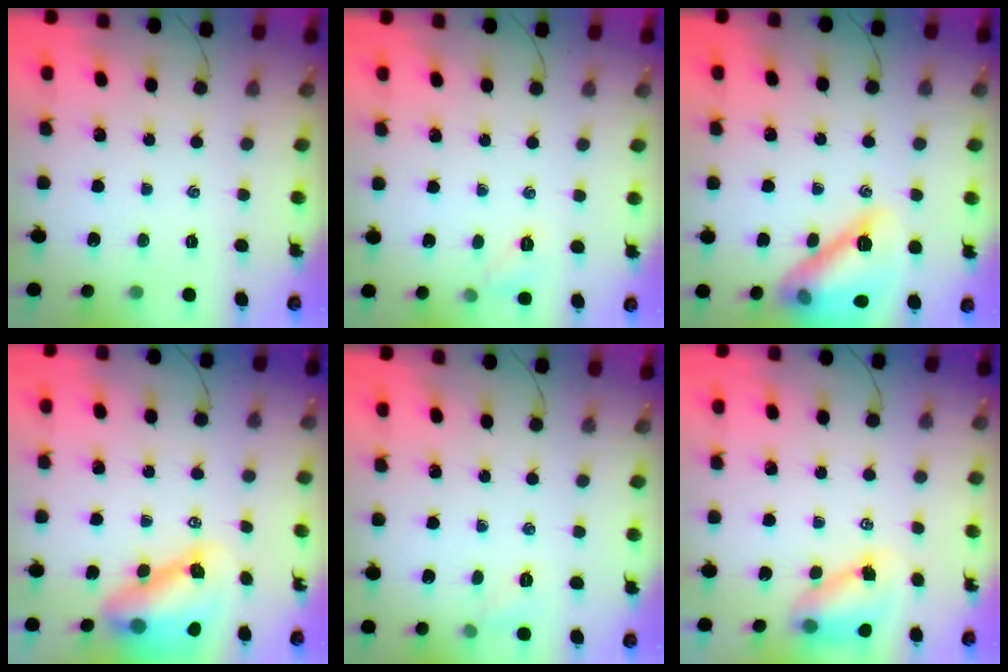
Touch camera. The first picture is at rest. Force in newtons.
{"total": 5.2, "press": 4.9, "slide": 1.6}
{"total": 16.9, "press": 16.9, "slide": 0.5}
{"total": 10.0, "press": 9.6, "slide": 2.8}
{"total": 4.8, "press": 4.5, "slide": 1.4}
{"total": 6.4, "press": 6.4, "slide": 1.0}